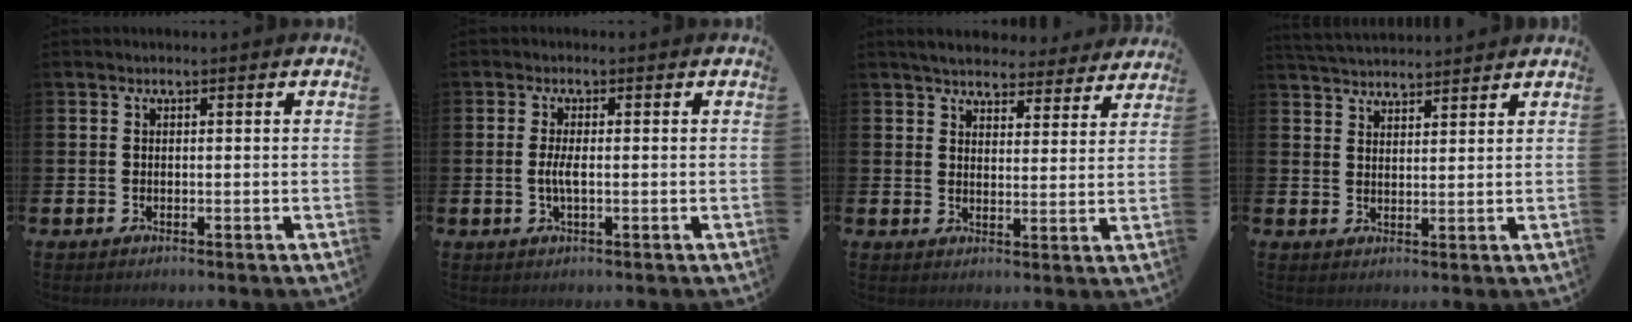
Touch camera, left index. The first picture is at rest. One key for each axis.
{"total": 2.1, "fx": -0.2, "fy": 0.5, "fz": 2.0, "tx": -0.048, "ty": -0.002, "tz": -0.007}
{"total": 5.2, "fx": 5.0, "fy": 1.2, "fz": 0.7, "tx": -0.034, "ty": -0.028, "tz": 0.089}
{"total": 3.7, "fx": 3.7, "fy": 0.4, "fz": 0.3, "tx": -0.017, "ty": -0.017, "tz": 0.069}